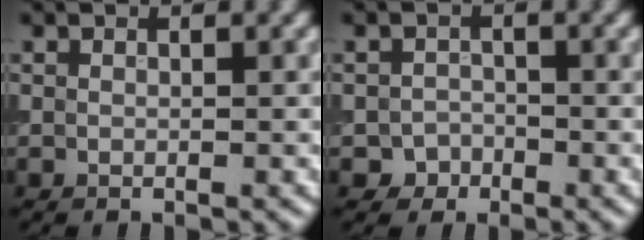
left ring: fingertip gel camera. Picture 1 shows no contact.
{"total": 1.5, "force": [-1.0, 1.2, -0.3], "torque": [0.016, 0.007, -0.018]}